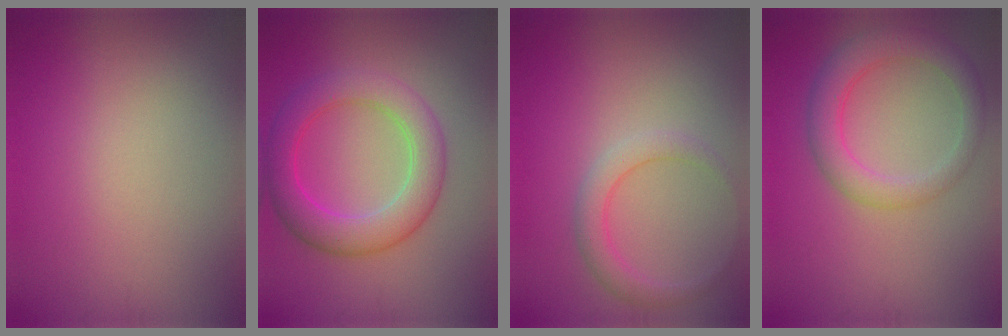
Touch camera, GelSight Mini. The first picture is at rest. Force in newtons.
{"total": 5.9, "press": 5.9, "slide": 0.0}
{"total": 2.4, "press": 2.4, "slide": 0.1}
{"total": 4.2, "press": 4.2, "slide": 0.1}